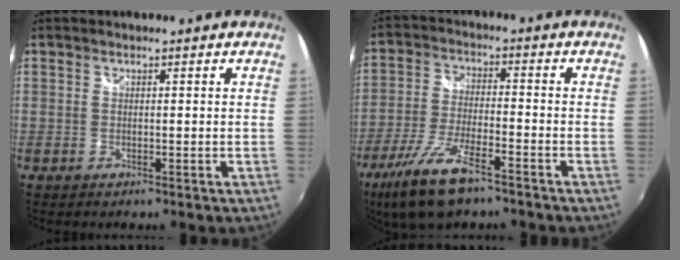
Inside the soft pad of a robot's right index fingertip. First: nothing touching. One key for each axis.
{"total": 13.0, "fx": -8.8, "fy": 3.8, "fz": 8.7, "tx": -0.193, "ty": -0.027, "tz": -0.169}